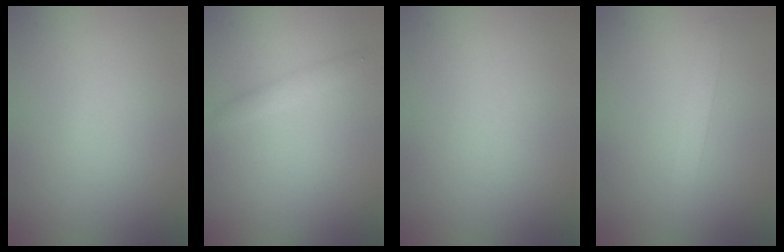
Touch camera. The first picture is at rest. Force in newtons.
{"total": 1.2, "press": 1.2, "slide": 0.0}
{"total": 0.0}
{"total": 1.6, "press": 1.6, "slide": 0.1}